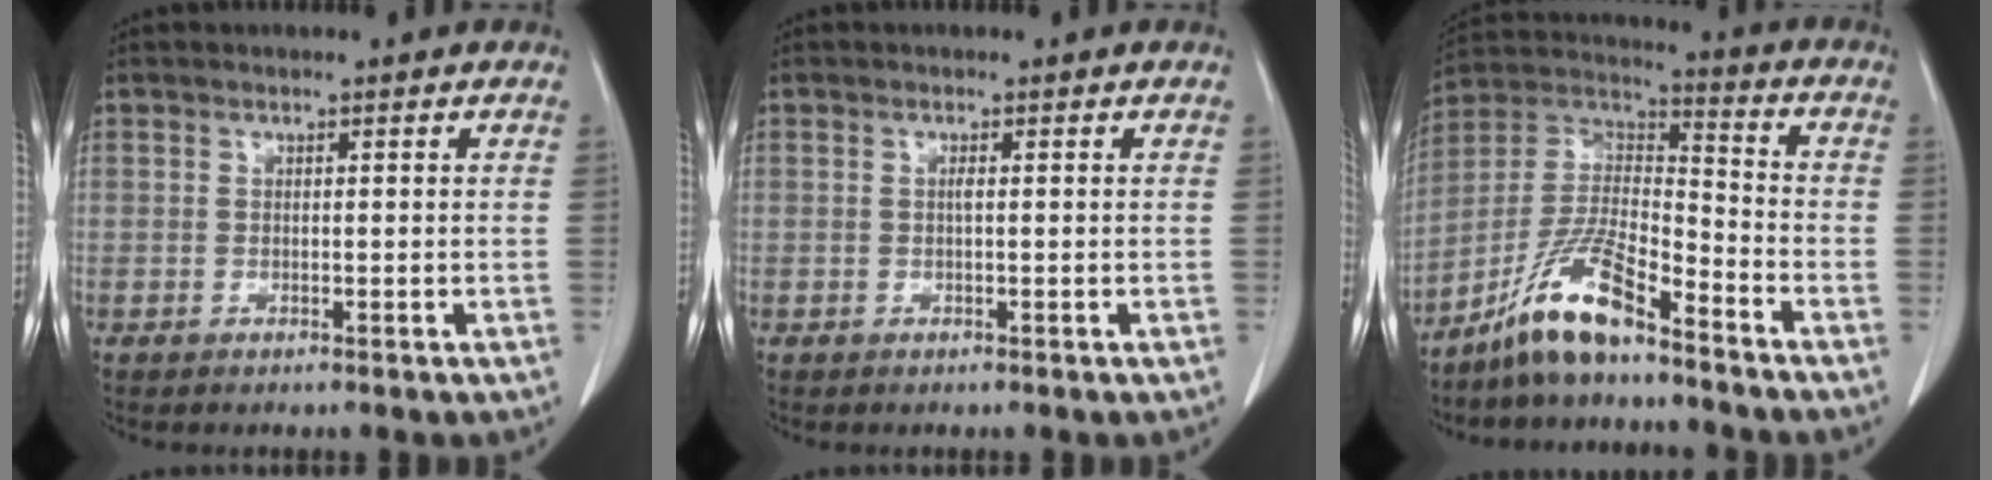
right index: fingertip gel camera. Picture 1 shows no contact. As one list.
[{"total": 0.6, "force": [0.0, 0.0, 0.6], "torque": [-0.012, 0.000, -0.002]}, {"total": 12.1, "force": [-8.9, 2.1, 8.0], "torque": [-0.168, 0.009, -0.171]}]